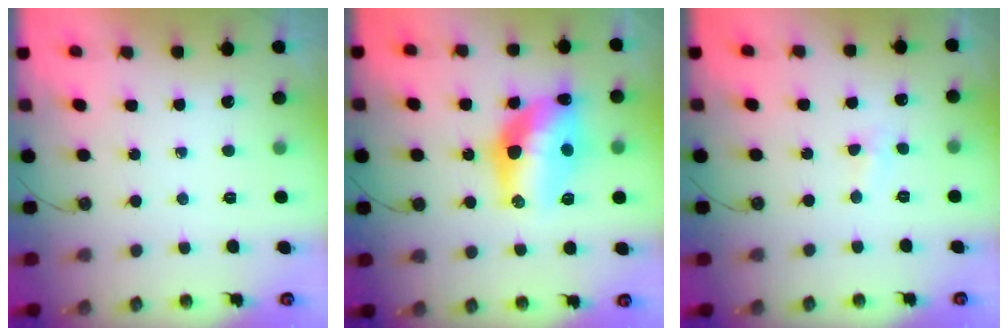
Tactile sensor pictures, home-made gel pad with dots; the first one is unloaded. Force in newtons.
{"total": 15.5, "press": 15.4, "slide": 1.4}
{"total": 2.4, "press": 2.3, "slide": 0.4}